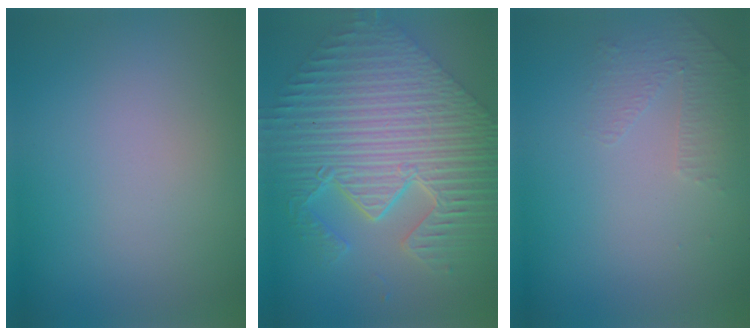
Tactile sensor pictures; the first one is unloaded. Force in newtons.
{"total": 11.5, "press": 7.7, "slide": 8.4}
{"total": 1.4, "press": 0.8, "slide": 1.1}